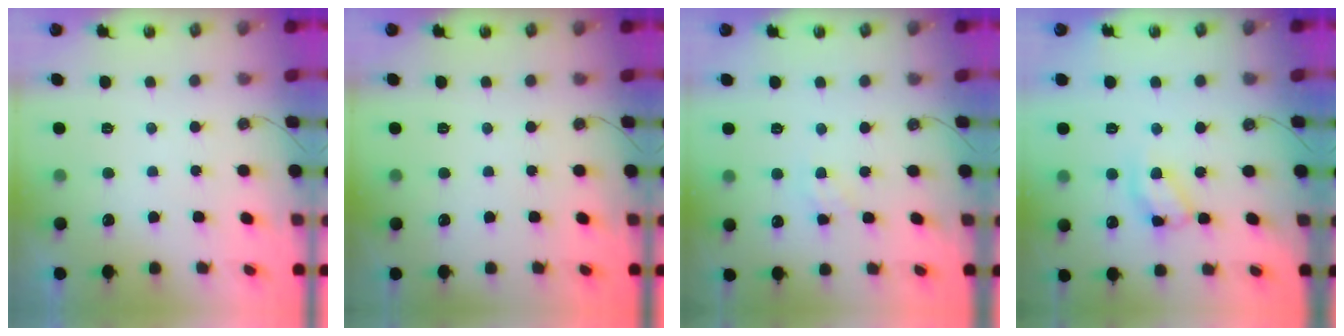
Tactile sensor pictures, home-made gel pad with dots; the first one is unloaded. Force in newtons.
{"total": 0.0}
{"total": 2.2, "press": 2.2, "slide": 0.2}
{"total": 13.3, "press": 13.3, "slide": 1.0}